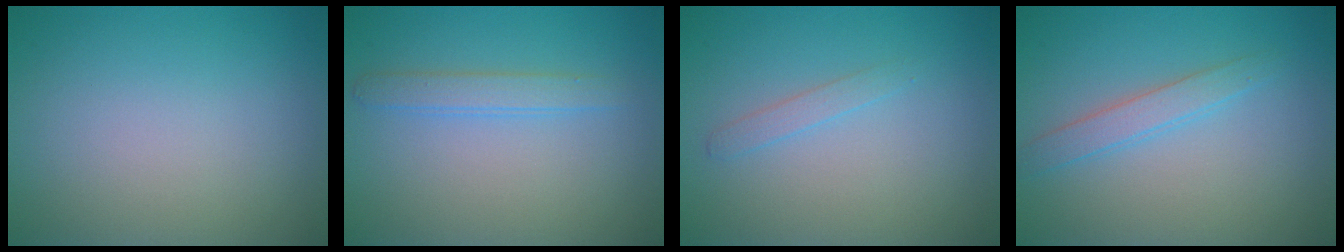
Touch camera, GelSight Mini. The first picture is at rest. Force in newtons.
{"total": 1.8, "press": 1.8, "slide": 0.1}
{"total": 1.0, "press": 1.0, "slide": 0.1}
{"total": 2.0, "press": 2.0, "slide": 0.0}